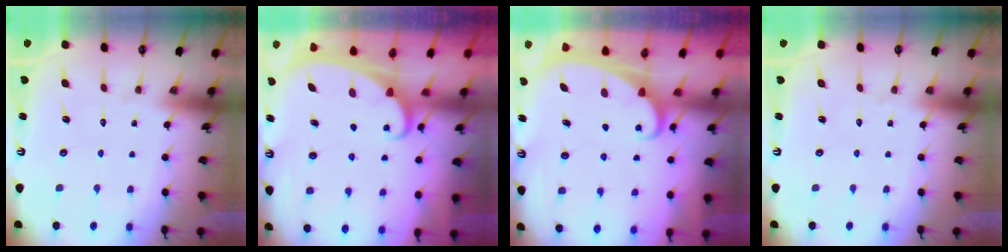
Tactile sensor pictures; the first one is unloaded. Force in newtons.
{"total": 2.0, "press": 2.0, "slide": 0.2}
{"total": 2.0, "press": 2.0, "slide": 0.2}
{"total": 0.0}